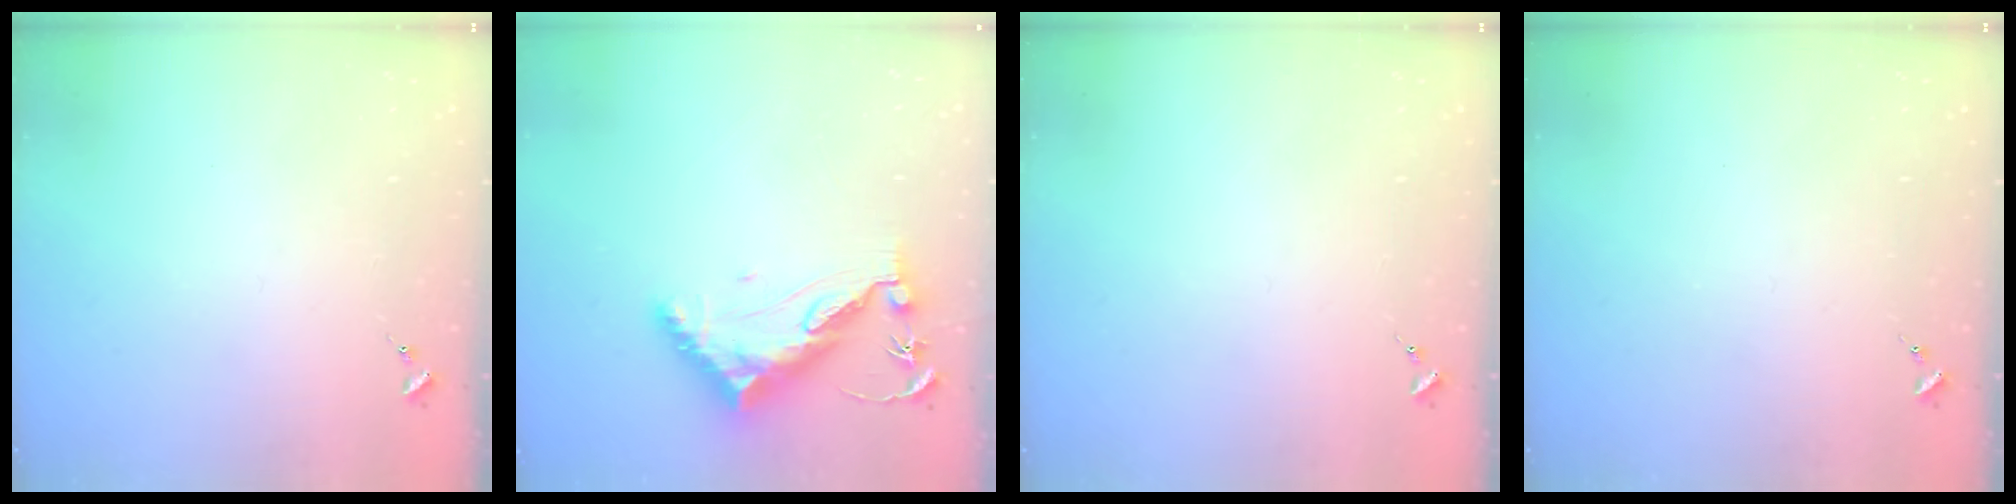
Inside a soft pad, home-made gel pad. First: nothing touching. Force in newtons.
{"total": 11.5, "press": 11.4, "slide": 0.7}
{"total": 0.0}
{"total": 0.0}